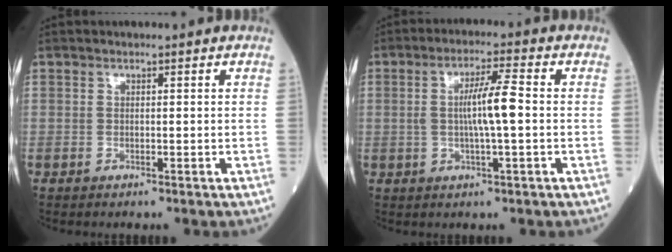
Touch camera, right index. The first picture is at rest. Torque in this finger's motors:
{"motor_torque": [0.26, -0.04, 0.18, 0.09]}